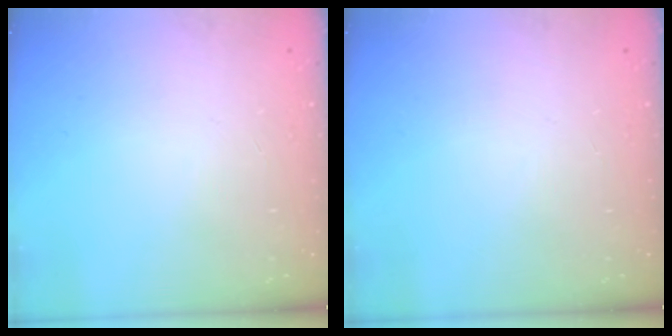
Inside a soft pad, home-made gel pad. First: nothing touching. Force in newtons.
{"total": 0.0}